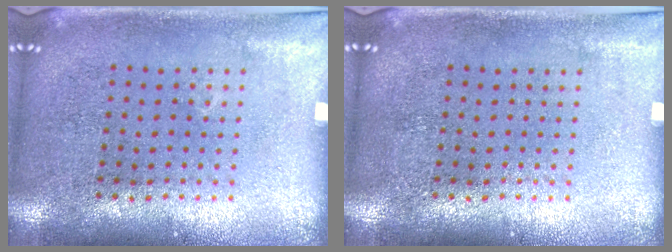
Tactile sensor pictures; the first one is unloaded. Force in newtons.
{"total": 0.0}